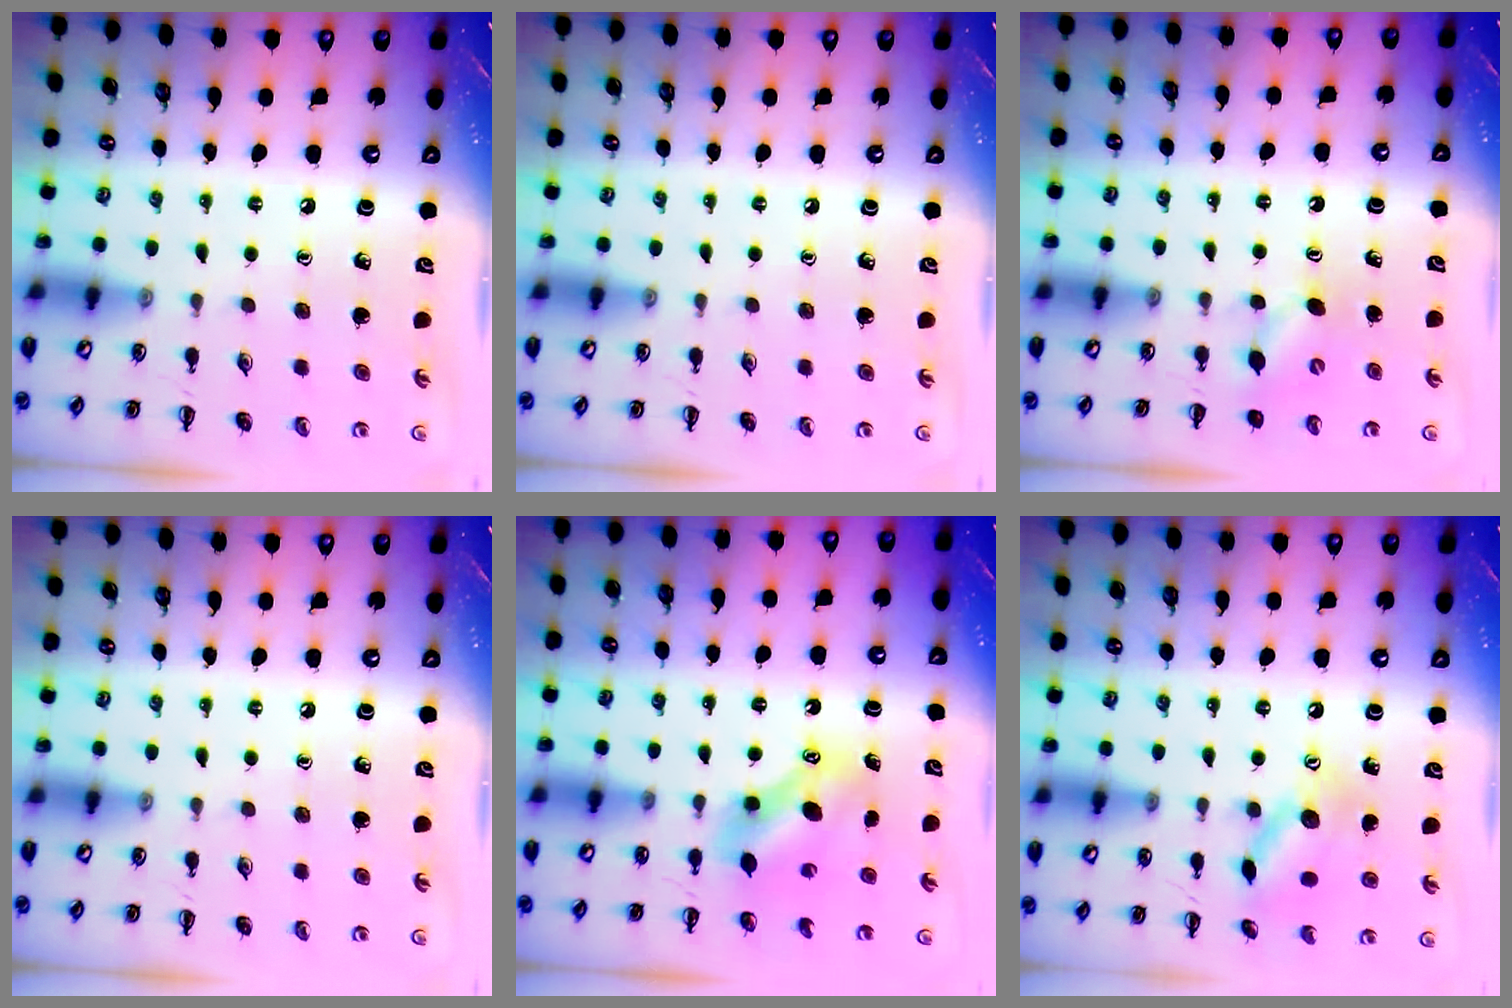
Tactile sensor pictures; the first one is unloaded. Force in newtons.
{"total": 0.0}
{"total": 4.0, "press": 3.9, "slide": 0.9}
{"total": 0.0}
{"total": 7.3, "press": 7.3, "slide": 0.7}
{"total": 12.1, "press": 12.1, "slide": 0.5}